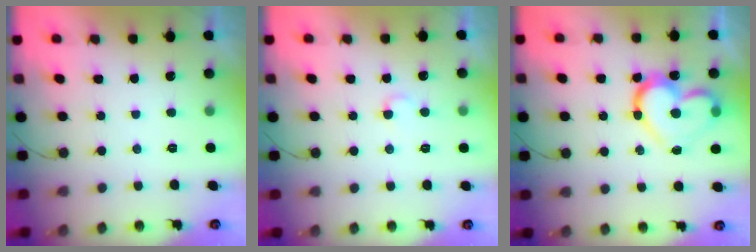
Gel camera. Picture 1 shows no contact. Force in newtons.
{"total": 3.3, "press": 3.3, "slide": 0.4}
{"total": 16.1, "press": 16.0, "slide": 1.5}